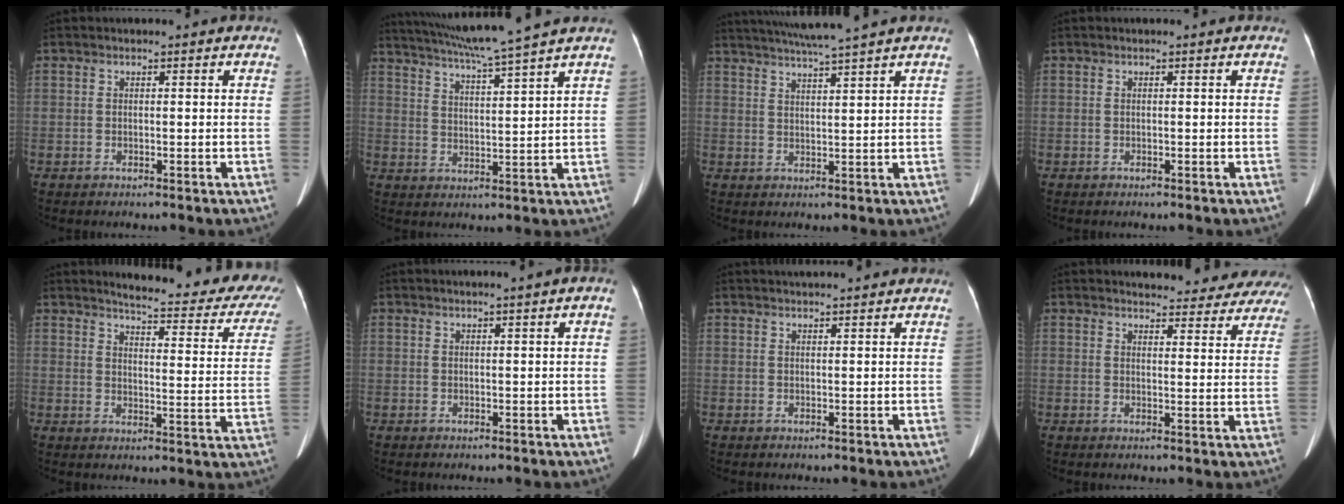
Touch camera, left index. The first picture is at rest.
{"total": 12.0, "force": [10.2, -2.2, 5.8], "torque": [-0.105, -0.001, 0.161]}
{"total": 8.5, "force": [7.3, -1.9, 3.9], "torque": [-0.065, 0.009, 0.111]}
{"total": 0.0}
{"total": 22.2, "force": [19.8, 3.6, 9.4], "torque": [-0.103, -0.076, 0.213]}
{"total": 1.8, "force": [0.8, -0.3, 1.6], "torque": [-0.026, 0.004, 0.013]}
{"total": 4.7, "force": [4.4, -0.3, 1.6], "torque": [-0.018, 0.027, 0.057]}
{"total": 17.5, "force": [16.7, 4.0, 3.5], "torque": [-0.018, -0.035, 0.174]}